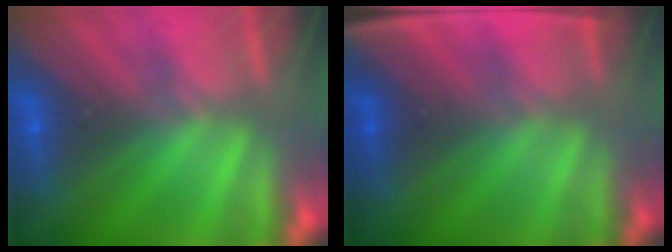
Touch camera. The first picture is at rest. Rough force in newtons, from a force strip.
{"total": 2.5}